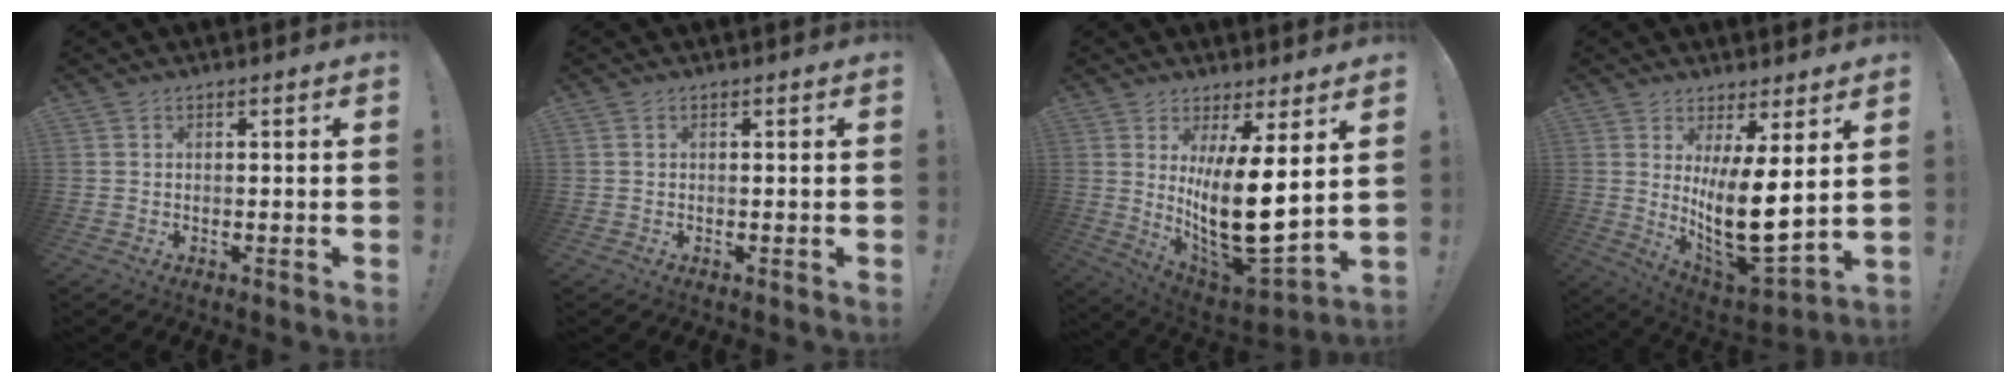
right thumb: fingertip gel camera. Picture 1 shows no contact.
{"total": 0.0}
{"total": 18.1, "force": [3.2, 6.7, 16.5], "torque": [-0.282, -0.059, 0.060]}
{"total": 15.0, "force": [2.4, 5.6, 13.7], "torque": [-0.223, -0.051, 0.051]}